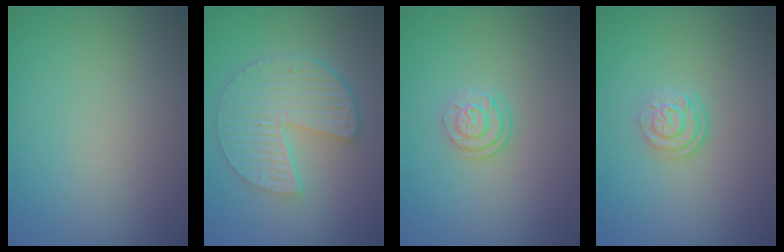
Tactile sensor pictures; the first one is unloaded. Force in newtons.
{"total": 6.2, "press": 4.4, "slide": 4.3}
{"total": 2.4, "press": 1.8, "slide": 1.6}
{"total": 2.4, "press": 1.8, "slide": 1.6}